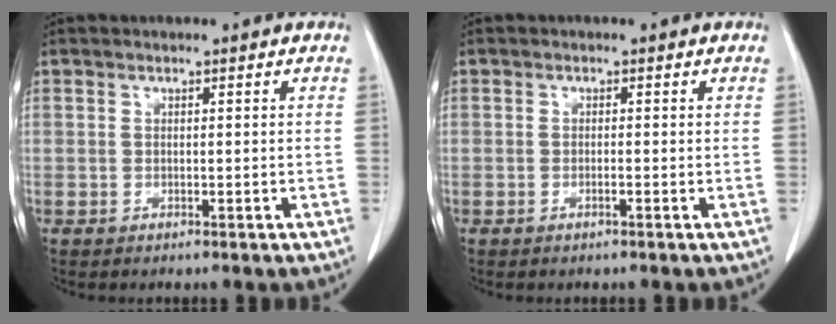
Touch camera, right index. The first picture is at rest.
{"total": 0.7, "force": [-0.3, -0.1, 0.6], "torque": [-0.013, 0.000, -0.004]}